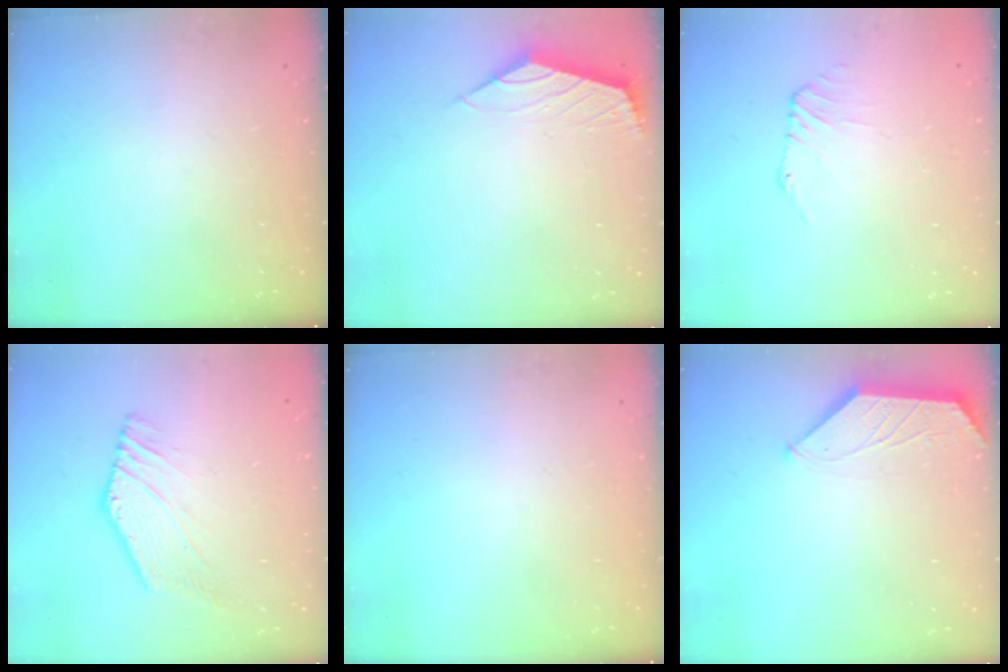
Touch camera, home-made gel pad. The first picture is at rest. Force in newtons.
{"total": 2.3, "press": 2.2, "slide": 0.6}
{"total": 0.9, "press": 0.8, "slide": 0.4}
{"total": 1.7, "press": 1.3, "slide": 1.1}
{"total": 0.0}
{"total": 1.1, "press": 1.1, "slide": 0.3}